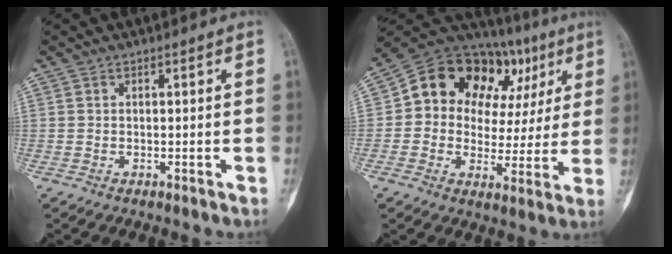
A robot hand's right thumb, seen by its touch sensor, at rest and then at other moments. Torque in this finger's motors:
{"motor_torque": [-0.08, 0.23, 0.46, -0.23, 0.26]}